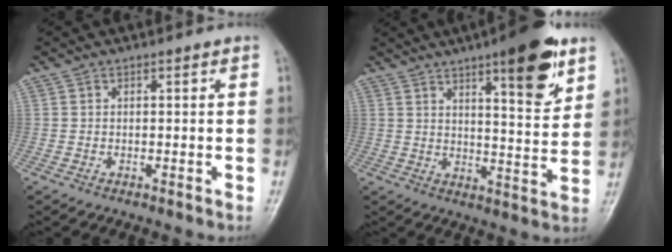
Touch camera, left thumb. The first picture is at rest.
{"total": 13.4, "force": [7.8, 3.2, 10.4], "torque": [-0.125, -0.043, 0.108]}